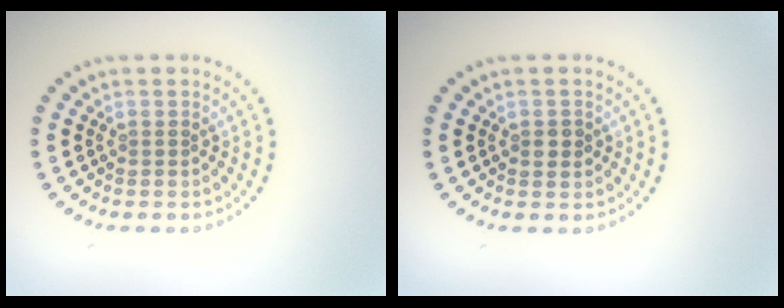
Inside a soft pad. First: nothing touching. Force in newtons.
{"total": 1.4, "press": 1.4, "slide": 0.1}